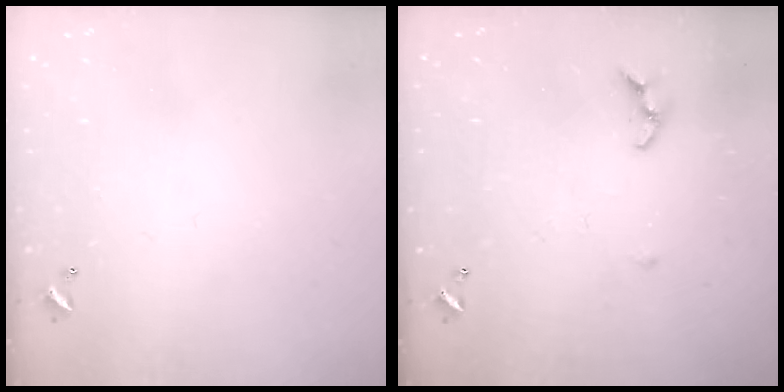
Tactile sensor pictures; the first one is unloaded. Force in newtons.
{"total": 6.4, "press": 6.4, "slide": 0.5}